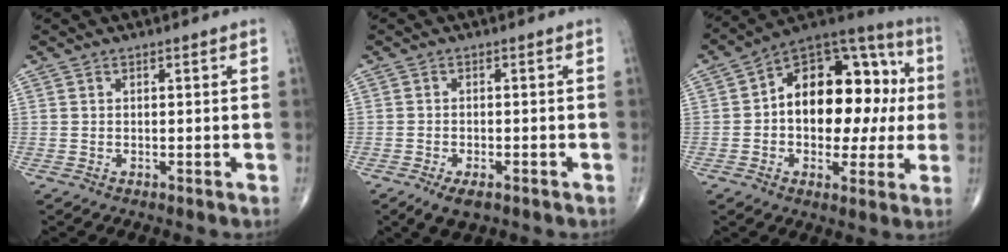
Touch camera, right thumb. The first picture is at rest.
{"total": 4.3, "force": [-2.5, 2.0, 2.9], "torque": [-0.051, 0.001, -0.039]}
{"total": 21.6, "force": [1.1, 13.1, 17.1], "torque": [-0.205, 0.043, 0.011]}